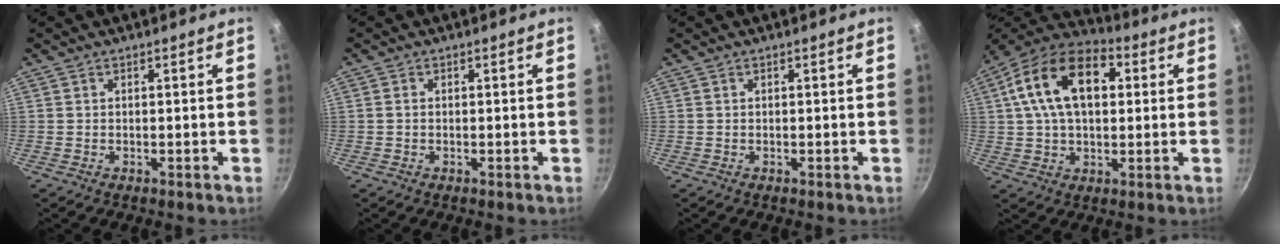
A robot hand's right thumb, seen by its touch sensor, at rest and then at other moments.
{"total": 0.7, "force": [0.0, 0.6, 0.5], "torque": [-0.009, 0.004, -0.002]}
{"total": 0.0}
{"total": 18.1, "force": [4.2, 11.1, 13.7], "torque": [-0.218, 0.021, 0.054]}